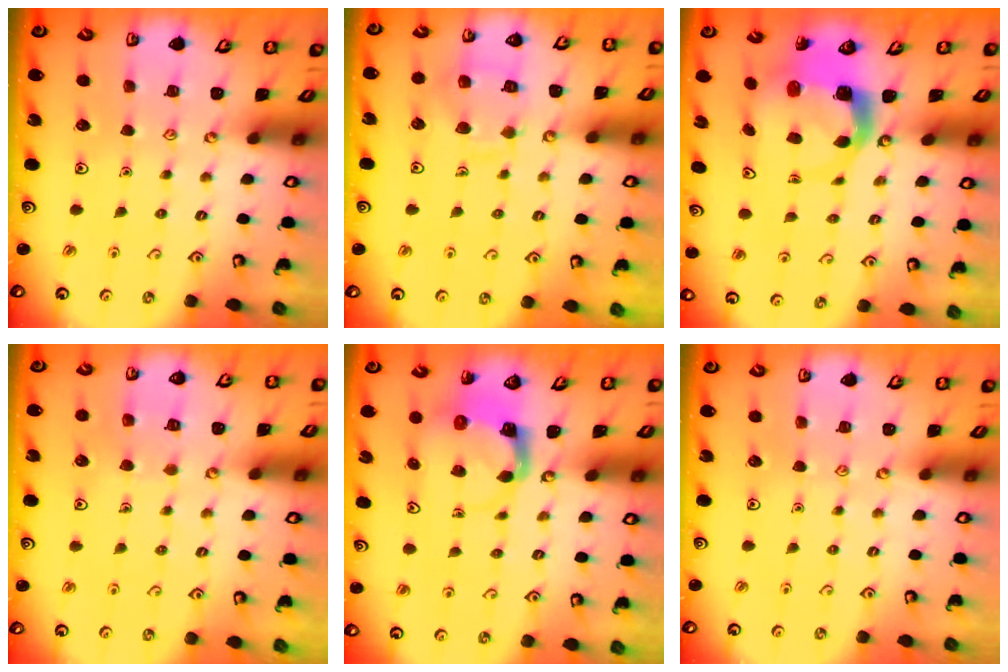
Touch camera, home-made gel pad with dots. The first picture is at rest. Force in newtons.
{"total": 10.3, "press": 10.3, "slide": 0.9}
{"total": 6.2, "press": 6.1, "slide": 0.9}
{"total": 3.9, "press": 3.9, "slide": 0.2}
{"total": 3.9, "press": 3.8, "slide": 0.6}
{"total": 0.0}